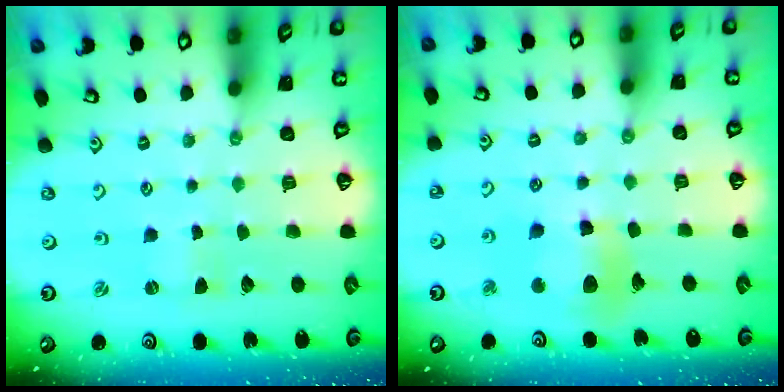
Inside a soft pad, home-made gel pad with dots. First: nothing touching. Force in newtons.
{"total": 11.3, "press": 11.2, "slide": 1.6}